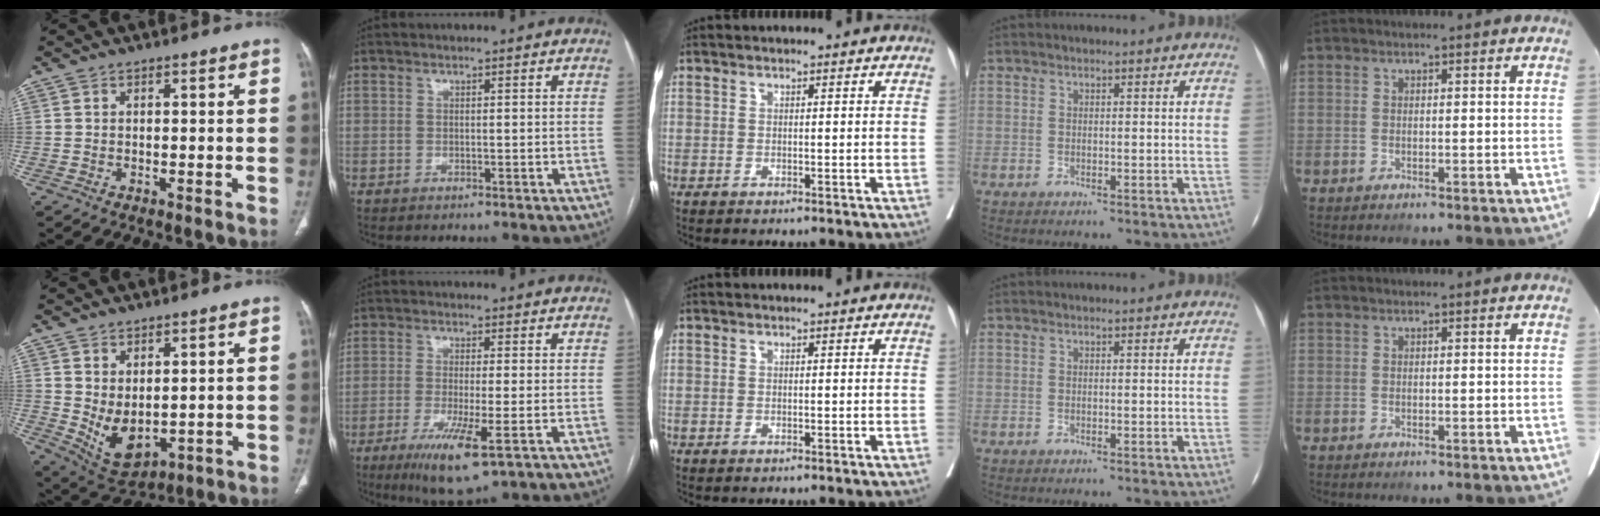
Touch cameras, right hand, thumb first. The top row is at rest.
{"thumb": {"total": 8.1, "force": [0.4, 4.9, 6.4], "torque": [-0.100, -0.014, 0.038]}, "index": {"total": 9.0, "force": [-4.2, 0.9, 7.9], "torque": [-0.146, -0.028, -0.066]}}